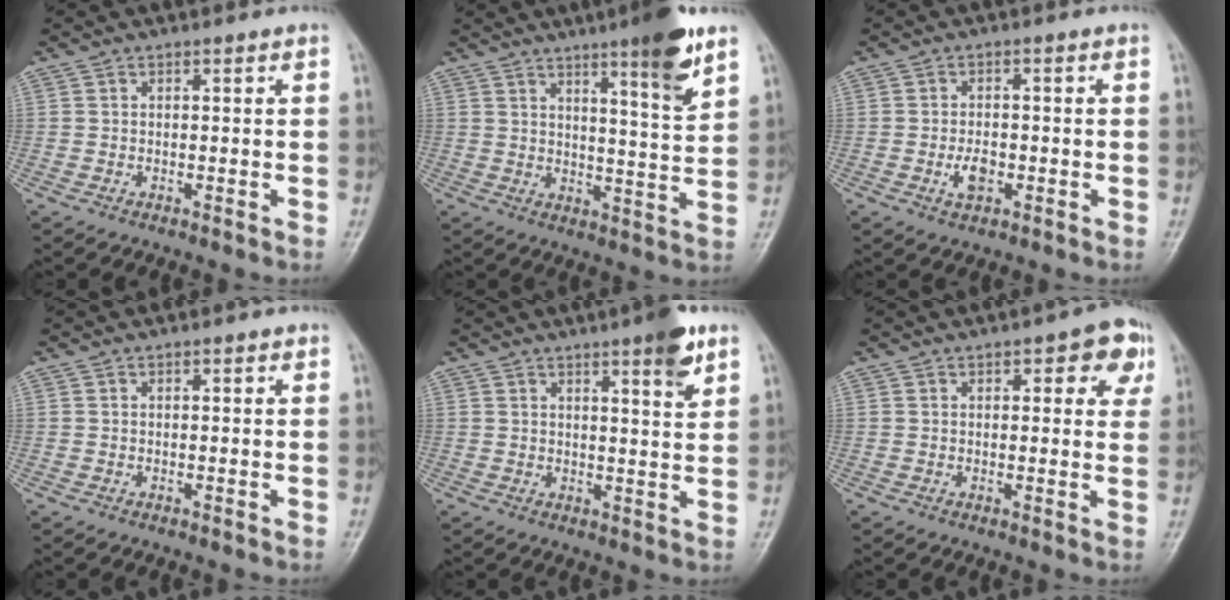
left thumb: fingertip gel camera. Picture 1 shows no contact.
{"total": 11.1, "force": [6.9, 1.1, 8.6], "torque": [-0.116, -0.042, 0.099]}
{"total": 3.7, "force": [-1.2, 2.2, 2.7], "torque": [-0.044, 0.003, -0.020]}
{"total": 0.7, "force": [0.3, 0.3, 0.5], "torque": [-0.006, 0.000, 0.003]}
{"total": 6.9, "force": [4.2, 1.1, 5.4], "torque": [-0.068, -0.022, 0.056]}
{"total": 7.6, "force": [3.5, 3.3, 5.9], "torque": [-0.036, -0.006, 0.033]}